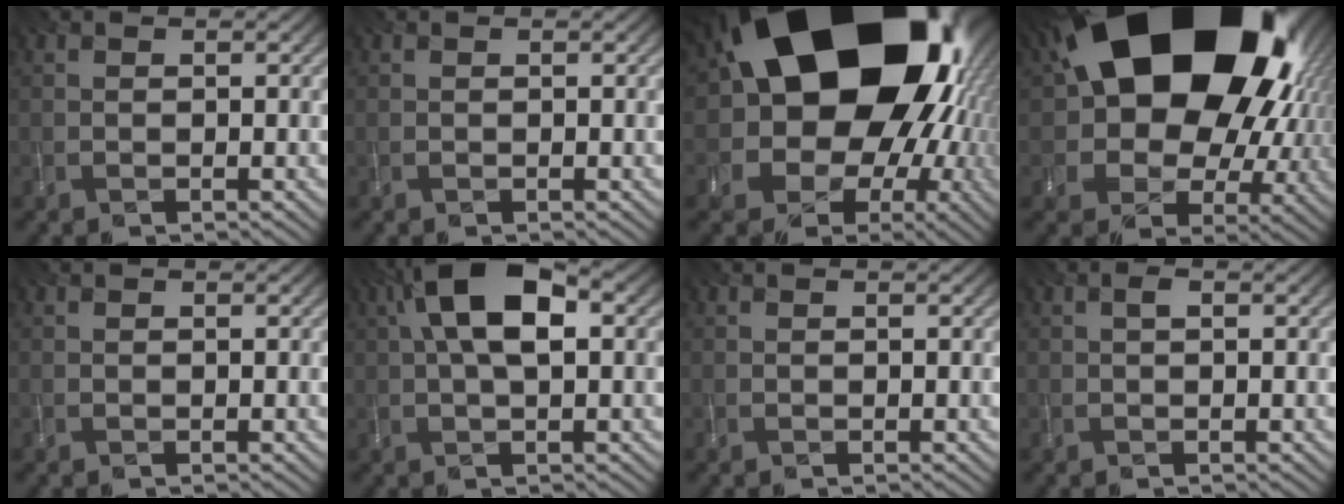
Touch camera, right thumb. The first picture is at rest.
{"total": 0.0}
{"total": 23.6, "force": [4.8, 17.9, 14.6], "torque": [-0.235, -0.065, 0.085]}
{"total": 23.3, "force": [7.0, 16.2, 15.3], "torque": [-0.279, -0.046, 0.157]}
{"total": 0.0}
{"total": 10.1, "force": [2.7, 4.3, 8.7], "torque": [-0.173, 0.027, 0.042]}
{"total": 0.0}
{"total": 0.7, "force": [0.1, 0.1, 0.7], "torque": [-0.018, 0.003, 0.002]}